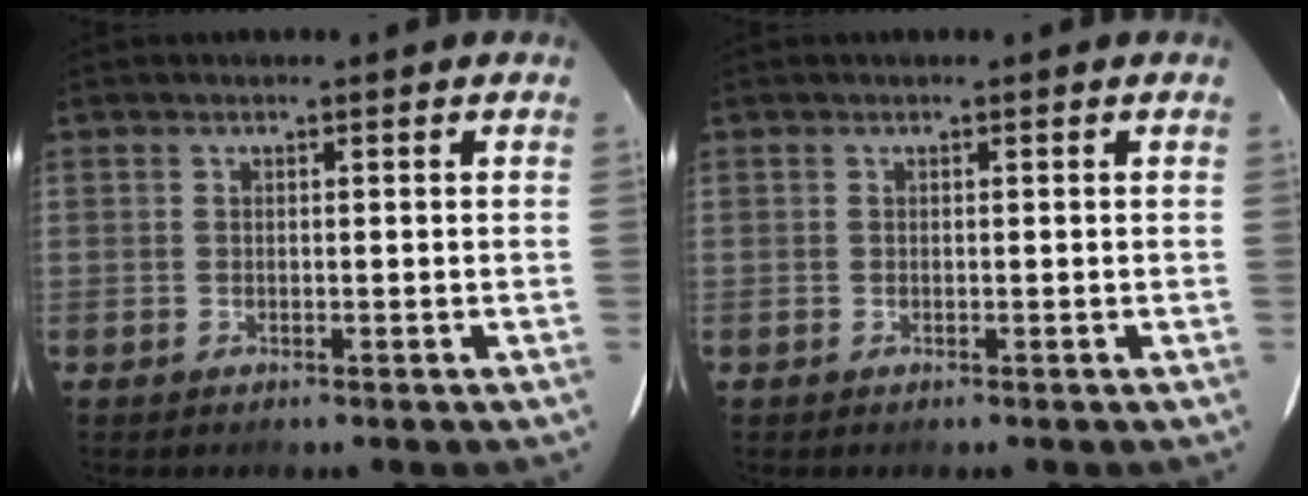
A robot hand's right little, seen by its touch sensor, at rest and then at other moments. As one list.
[{"total": 0.0}]